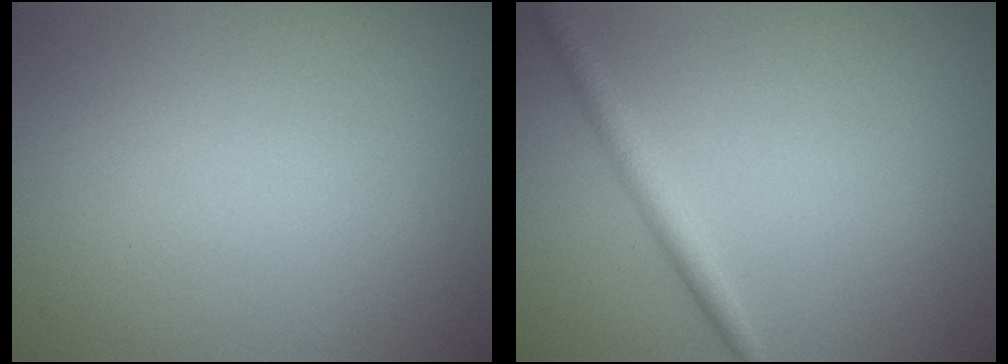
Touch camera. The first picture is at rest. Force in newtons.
{"total": 2.1, "press": 2.1, "slide": 0.1}